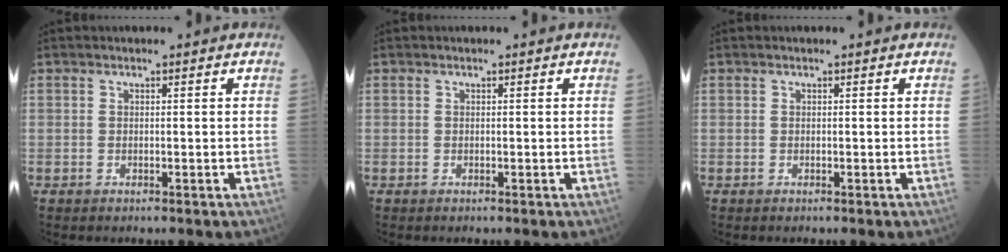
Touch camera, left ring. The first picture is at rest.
{"total": 0.0}
{"total": 0.0}